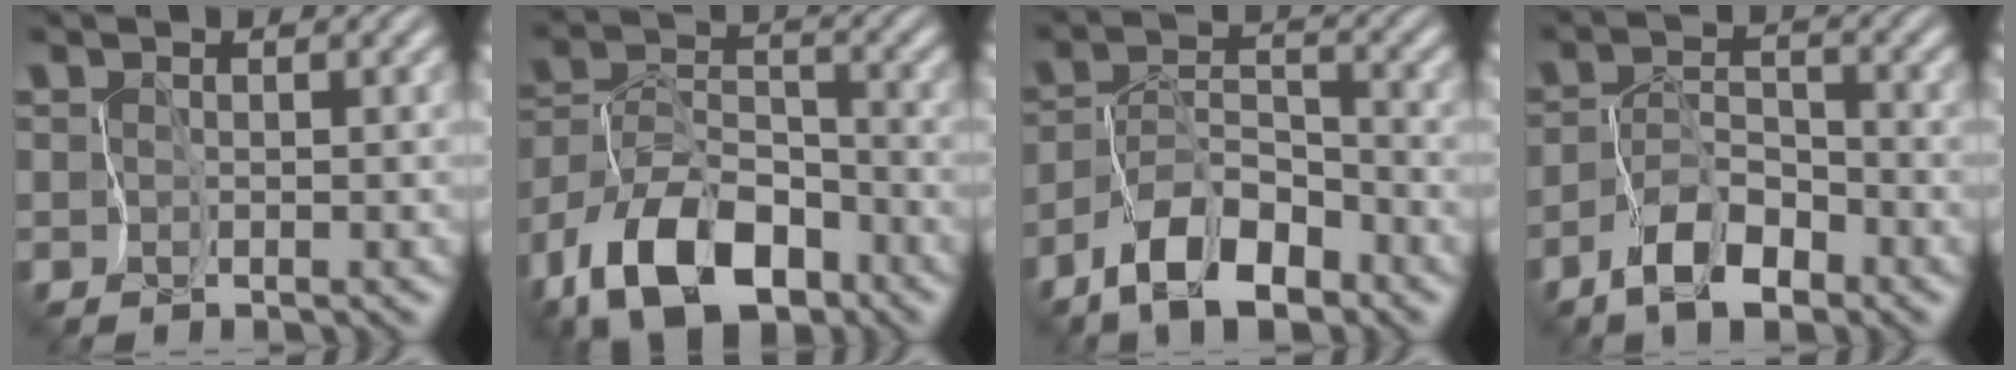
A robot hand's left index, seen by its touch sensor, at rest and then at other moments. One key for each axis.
{"total": 11.4, "fx": -8.0, "fy": 5.5, "fz": 5.9, "tx": -0.098, "ty": 0.009, "tz": -0.147}
{"total": 6.9, "fx": -5.0, "fy": 2.6, "fz": 3.9, "tx": -0.068, "ty": 0.009, "tz": -0.097}
{"total": 4.4, "fx": -3.0, "fy": 1.8, "fz": 2.6, "tx": -0.047, "ty": 0.008, "tz": -0.057}